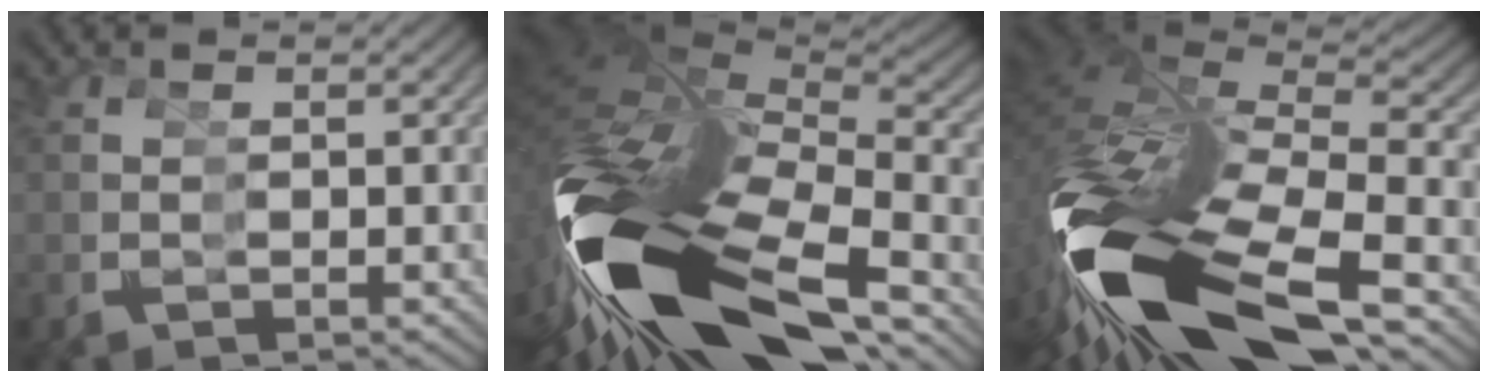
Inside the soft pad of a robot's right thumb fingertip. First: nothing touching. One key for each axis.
{"total": 25.8, "fx": -5.3, "fy": 13.9, "fz": 21.0, "tx": -0.419, "ty": -0.062, "tz": -0.054}
{"total": 22.2, "fx": -4.6, "fy": 12.7, "fz": 17.6, "tx": -0.381, "ty": -0.063, "tz": -0.044}